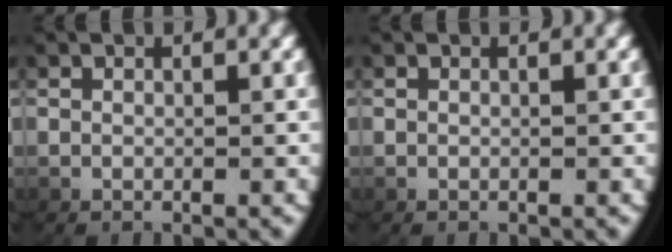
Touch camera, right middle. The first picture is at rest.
{"total": 0.0}